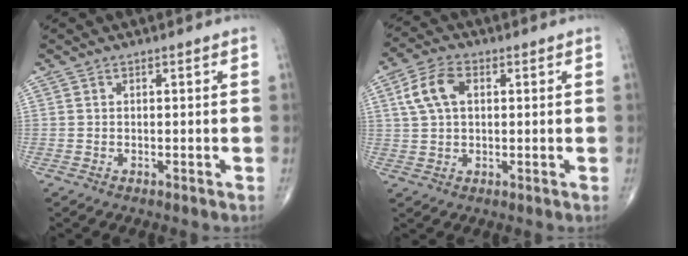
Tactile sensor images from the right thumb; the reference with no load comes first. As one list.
[{"total": 7.4, "force": [1.9, 4.5, 5.5], "torque": [-0.111, 0.013, 0.035]}]